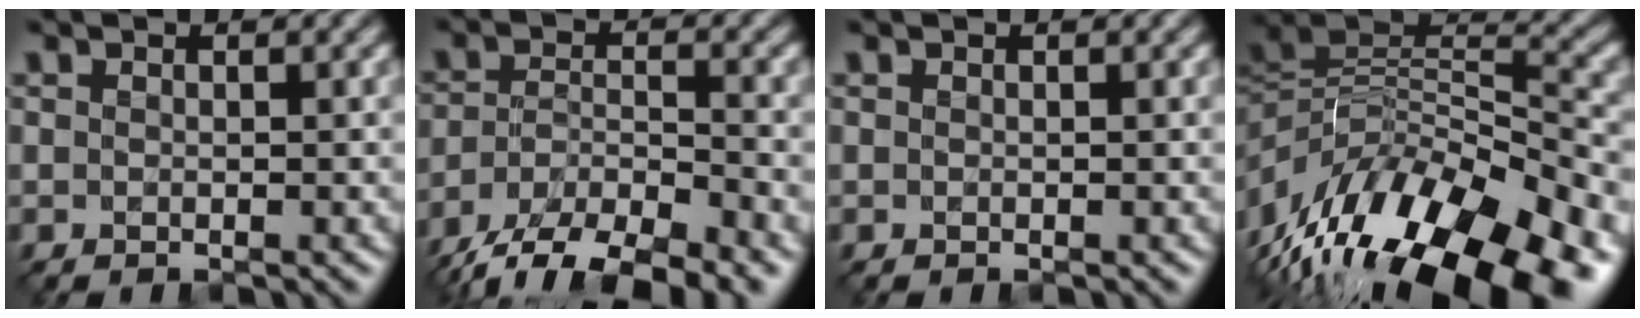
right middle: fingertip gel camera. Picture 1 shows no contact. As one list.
[{"total": 9.6, "force": [-7.6, 2.9, 5.0], "torque": [-0.088, -0.011, -0.137]}, {"total": 0.0}, {"total": 14.8, "force": [-7.7, 5.9, 11.1], "torque": [-0.204, 0.011, -0.127]}]